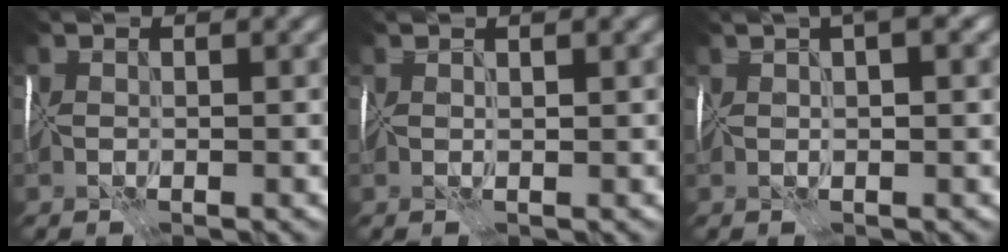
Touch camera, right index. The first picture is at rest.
{"total": 2.3, "force": [1.9, 0.2, 1.3], "torque": [-0.008, 0.009, 0.030]}
{"total": 5.0, "force": [3.2, 1.5, 3.5], "torque": [-0.035, 0.027, 0.046]}